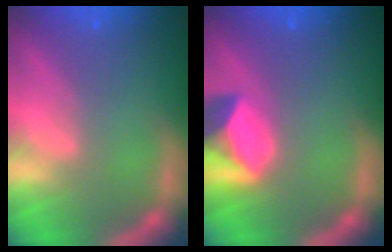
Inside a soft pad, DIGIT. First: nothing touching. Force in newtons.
{"total": 5.4}